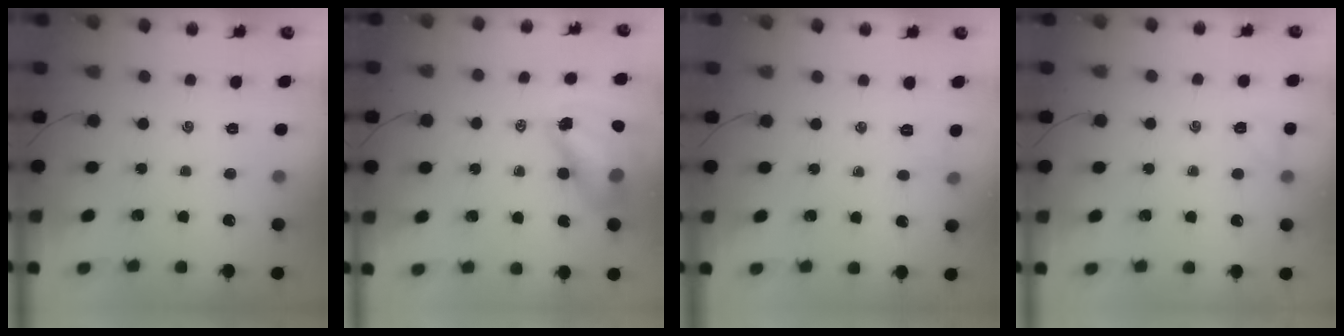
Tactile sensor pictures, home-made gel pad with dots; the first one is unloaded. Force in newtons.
{"total": 13.6, "press": 13.0, "slide": 4.0}
{"total": 3.6, "press": 3.4, "slide": 1.1}
{"total": 3.2, "press": 3.0, "slide": 1.1}